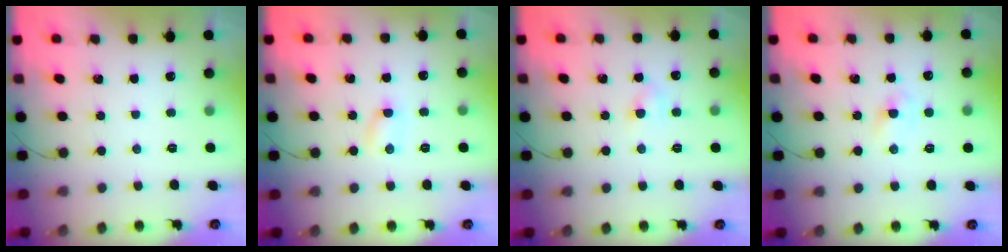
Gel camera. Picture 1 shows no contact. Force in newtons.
{"total": 2.4, "press": 2.3, "slide": 0.7}
{"total": 4.0, "press": 3.8, "slide": 1.1}
{"total": 2.2, "press": 2.0, "slide": 0.9}